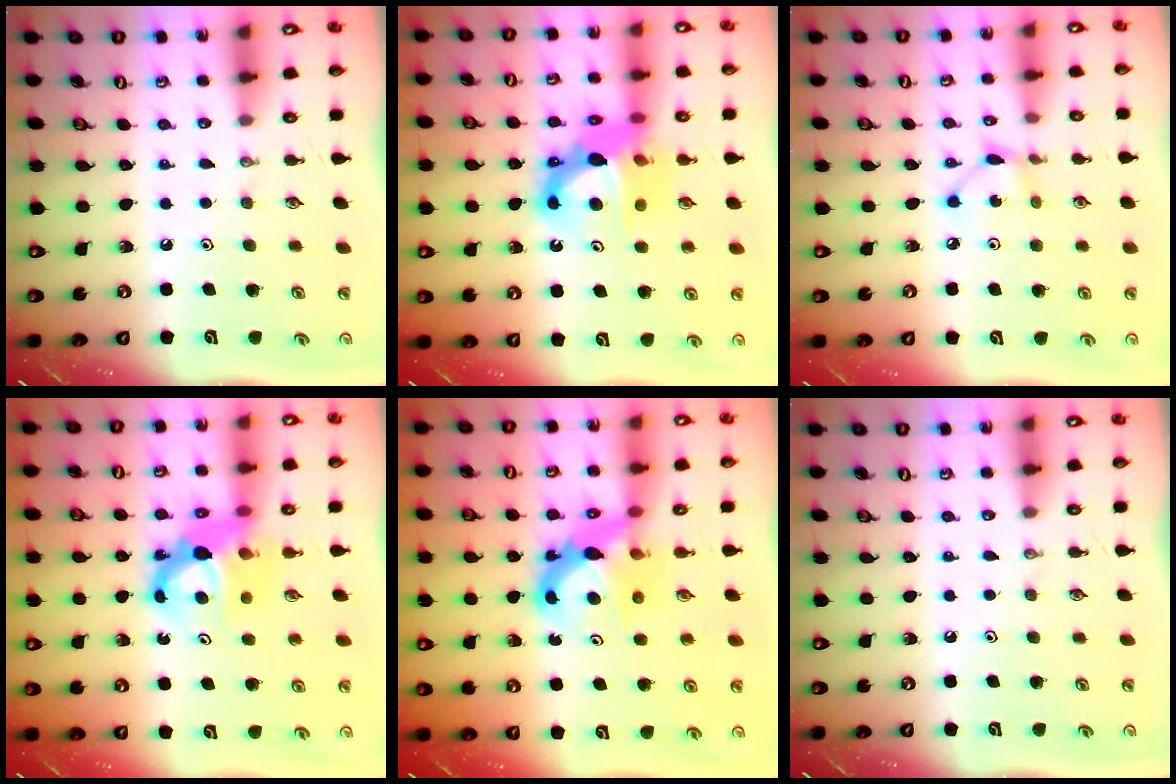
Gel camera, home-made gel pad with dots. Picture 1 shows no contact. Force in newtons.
{"total": 13.1, "press": 12.9, "slide": 2.4}
{"total": 3.8, "press": 3.8, "slide": 0.0}
{"total": 10.1, "press": 10.1, "slide": 0.8}
{"total": 8.5, "press": 8.5, "slide": 0.6}
{"total": 0.0}